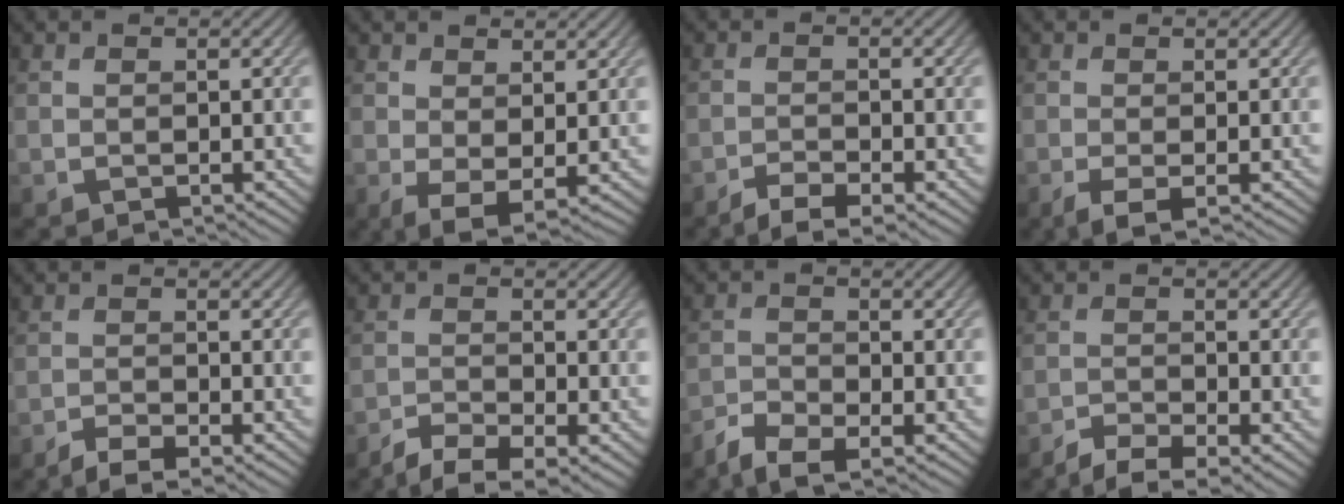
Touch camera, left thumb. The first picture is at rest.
{"total": 3.7, "force": [0.3, 1.5, 3.3], "torque": [-0.071, -0.010, 0.009]}
{"total": 3.5, "force": [-2.6, 0.7, 2.2], "torque": [-0.045, -0.002, -0.048]}
{"total": 2.4, "force": [-1.1, 0.5, 2.1], "torque": [-0.048, -0.003, -0.025]}
{"total": 3.1, "force": [-2.4, 0.6, 2.0], "torque": [-0.040, -0.001, -0.046]}
{"total": 4.8, "force": [-3.7, 1.0, 2.9], "torque": [-0.057, -0.009, -0.066]}
{"total": 4.4, "force": [-3.4, 1.4, 2.5], "torque": [-0.052, -0.008, -0.070]}
{"total": 4.3, "force": [-3.4, 0.8, 2.6], "torque": [-0.051, -0.006, -0.061]}